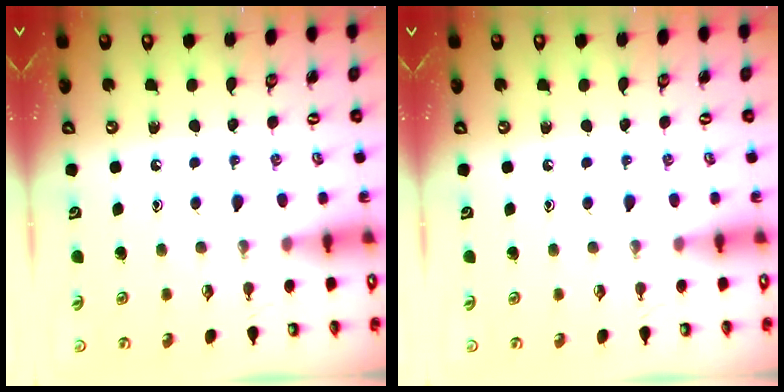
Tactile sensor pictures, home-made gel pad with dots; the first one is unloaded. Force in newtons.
{"total": 0.0}